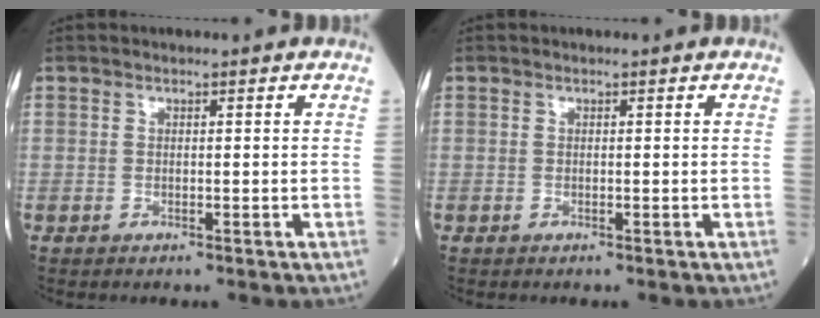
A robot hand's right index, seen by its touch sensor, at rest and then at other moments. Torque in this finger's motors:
{"motor_torque": [-0.01, 0.01, -0.02, -0.01]}